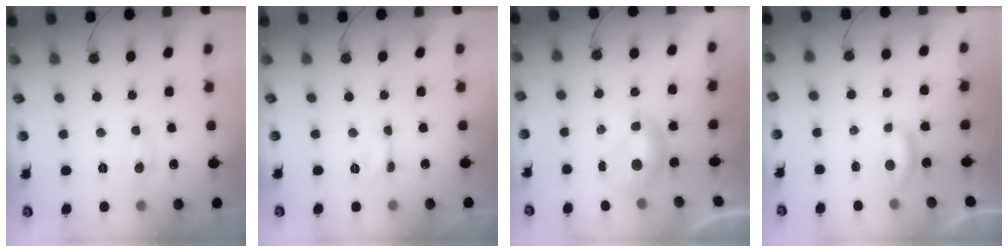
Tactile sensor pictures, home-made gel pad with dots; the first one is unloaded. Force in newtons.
{"total": 1.9, "press": 1.9, "slide": 0.4}
{"total": 0.0}
{"total": 1.1, "press": 1.0, "slide": 0.5}